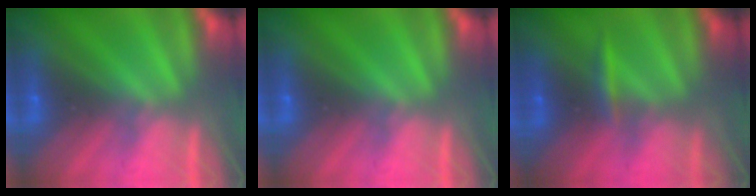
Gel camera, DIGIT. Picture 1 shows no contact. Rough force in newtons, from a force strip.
{"total": 0.0}
{"total": 2.4}